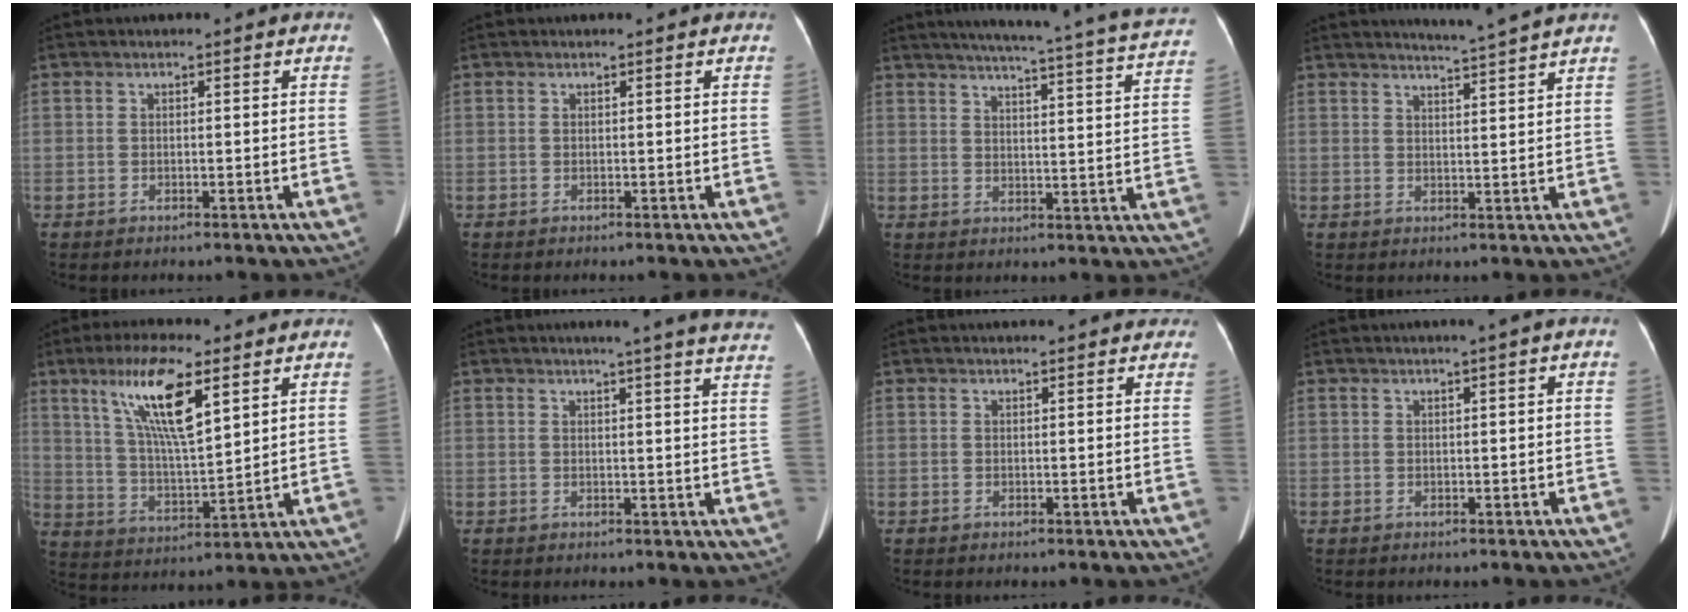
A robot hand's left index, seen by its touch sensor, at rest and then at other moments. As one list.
[{"total": 0.0}, {"total": 25.0, "force": [22.8, 0.2, 10.3], "torque": [-0.149, -0.048, 0.268]}, {"total": 4.9, "force": [4.4, -1.6, 1.2], "torque": [-0.024, -0.008, 0.062]}, {"total": 12.6, "force": [6.7, 2.3, 10.5], "torque": [-0.207, 0.006, 0.128]}, {"total": 14.5, "force": [13.1, -0.2, 6.3], "torque": [-0.078, -0.039, 0.137]}, {"total": 7.8, "force": [7.1, 1.8, 2.8], "torque": [-0.032, 0.021, 0.074]}, {"total": 1.1, "force": [0.3, -0.2, 1.0], "torque": [-0.017, 0.004, 0.008]}]